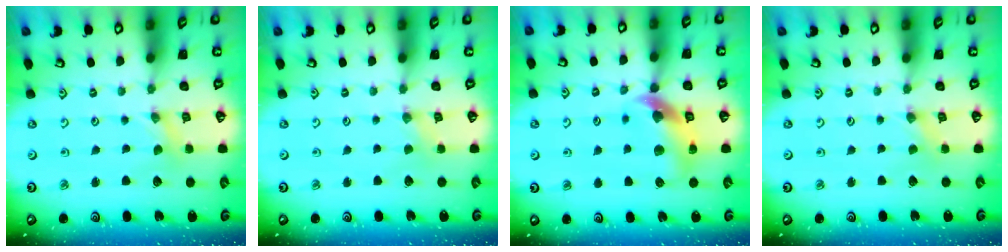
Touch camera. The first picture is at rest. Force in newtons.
{"total": 1.2, "press": 1.1, "slide": 0.3}
{"total": 12.3, "press": 12.2, "slide": 1.8}
{"total": 0.0}